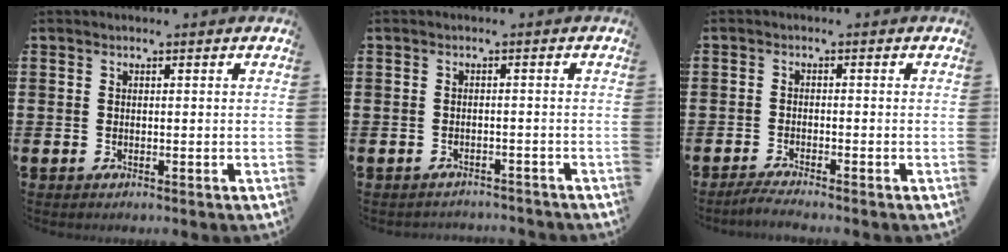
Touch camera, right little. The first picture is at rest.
{"total": 1.3, "force": [-1.3, 0.0, -0.1], "torque": [-0.004, 0.002, -0.028]}
{"total": 1.6, "force": [-1.5, -0.1, 0.7], "torque": [-0.012, 0.002, -0.028]}